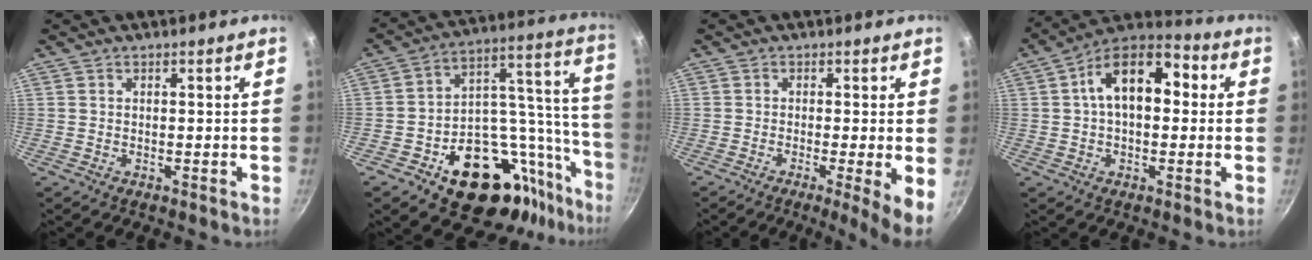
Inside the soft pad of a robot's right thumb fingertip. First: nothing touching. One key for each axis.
{"total": 24.3, "fx": -13.1, "fy": 12.9, "fz": 15.9, "tx": -0.136, "ty": 0.132, "tz": -0.185}
{"total": 6.0, "fx": -1.7, "fy": 0.4, "fz": 5.8, "tx": -0.095, "ty": -0.015, "tz": -0.031}
{"total": 14.4, "fx": 2.2, "fy": 8.5, "fz": 11.5, "tx": -0.167, "ty": 0.039, "tz": 0.024}